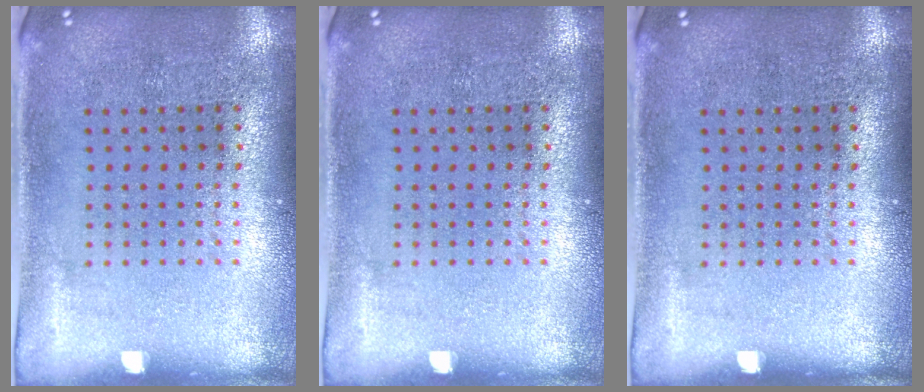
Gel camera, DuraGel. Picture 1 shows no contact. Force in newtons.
{"total": 0.0}
{"total": 0.0}